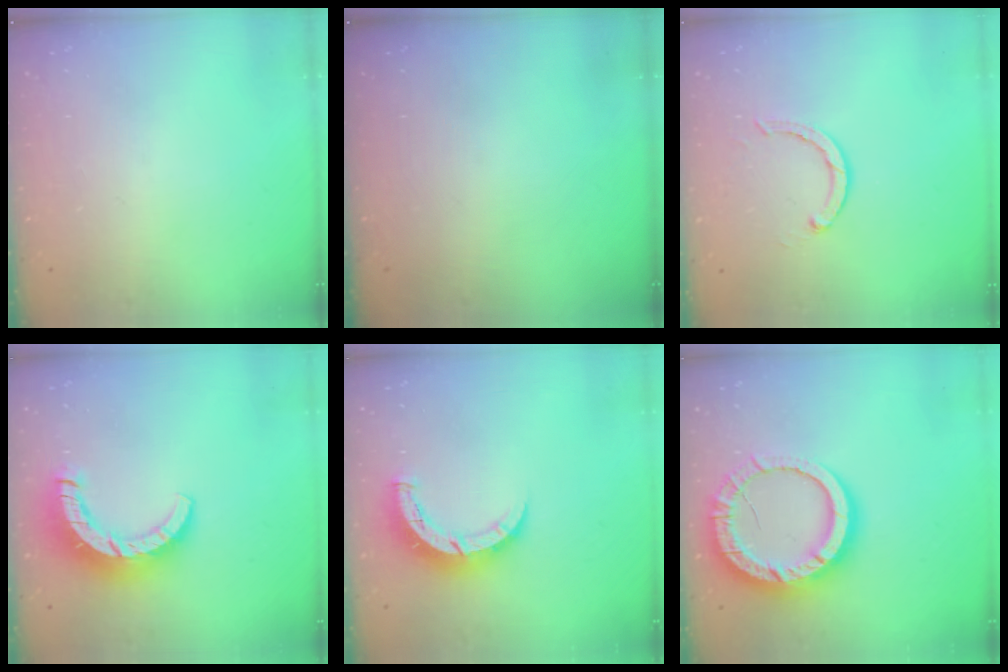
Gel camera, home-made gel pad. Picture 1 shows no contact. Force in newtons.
{"total": 0.0}
{"total": 2.9, "press": 2.9, "slide": 0.5}
{"total": 11.4, "press": 11.3, "slide": 1.1}
{"total": 7.5, "press": 7.5, "slide": 0.6}
{"total": 16.6, "press": 16.6, "slide": 1.6}